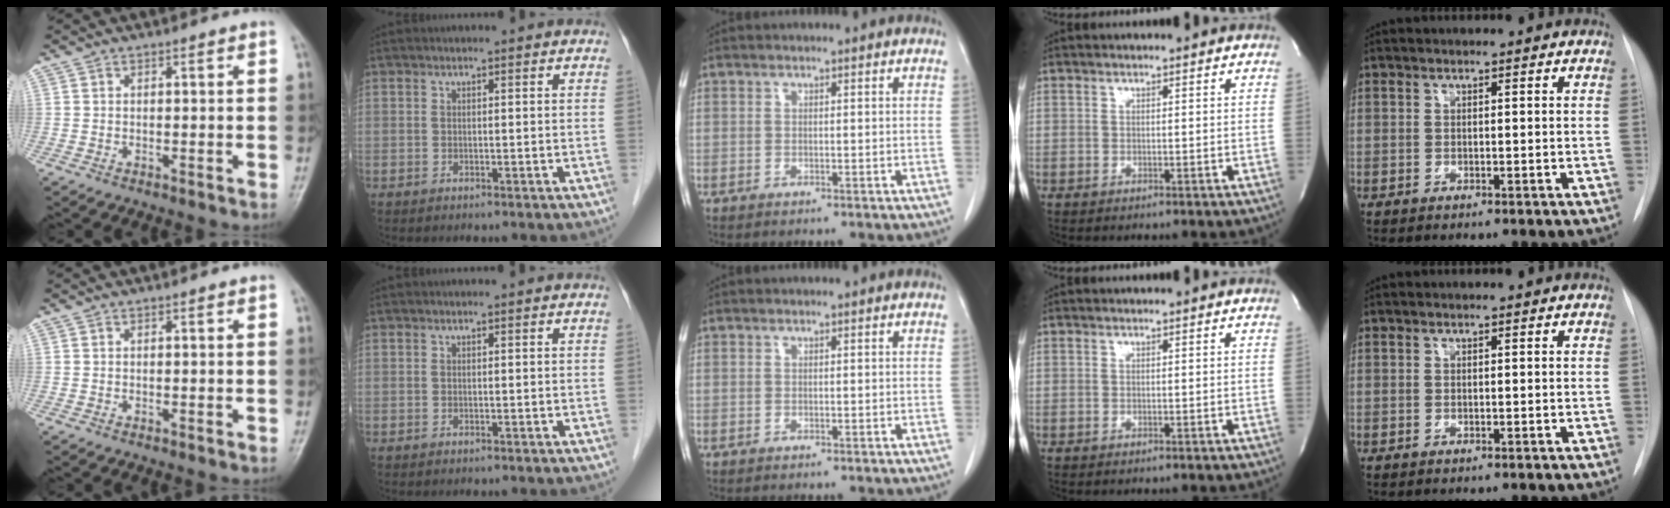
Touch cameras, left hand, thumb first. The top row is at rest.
{}